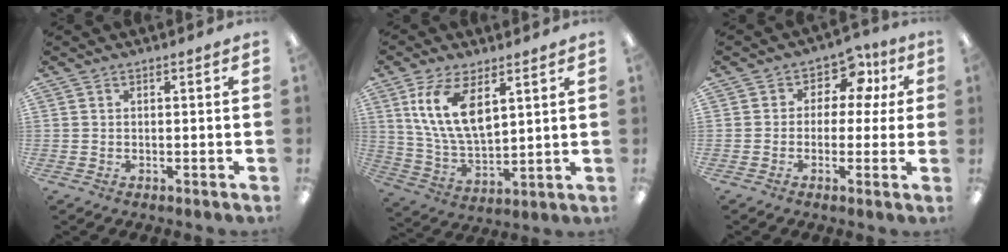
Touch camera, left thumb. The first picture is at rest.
{"total": 13.2, "force": [6.5, 6.3, 9.7], "torque": [-0.202, -0.013, 0.118]}
{"total": 7.8, "force": [2.7, 5.9, 4.4], "torque": [-0.069, -0.006, 0.047]}